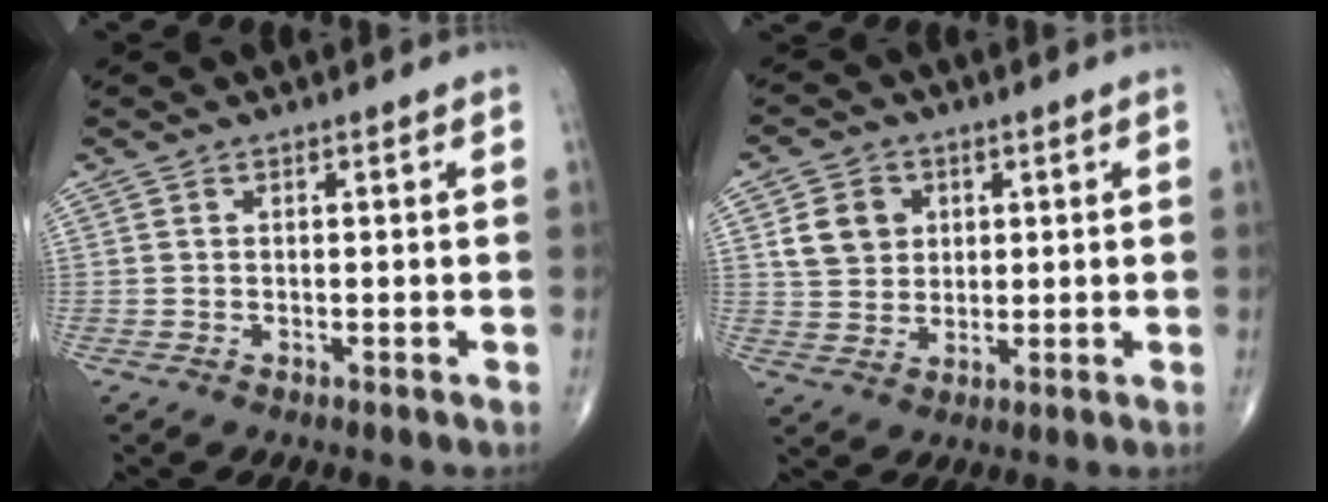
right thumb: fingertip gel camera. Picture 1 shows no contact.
{"total": 7.3, "force": [2.1, 6.2, 3.4], "torque": [-0.034, -0.006, 0.042]}